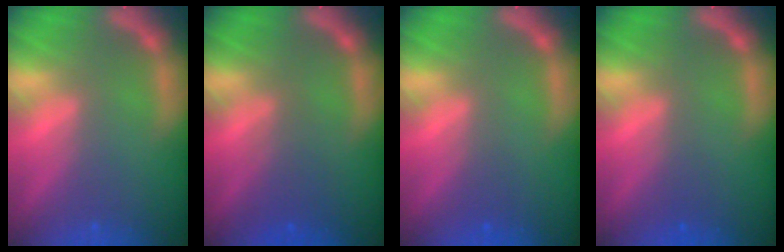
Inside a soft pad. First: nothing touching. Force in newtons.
{"total": 2.5}
{"total": 0.9}
{"total": 0.9}